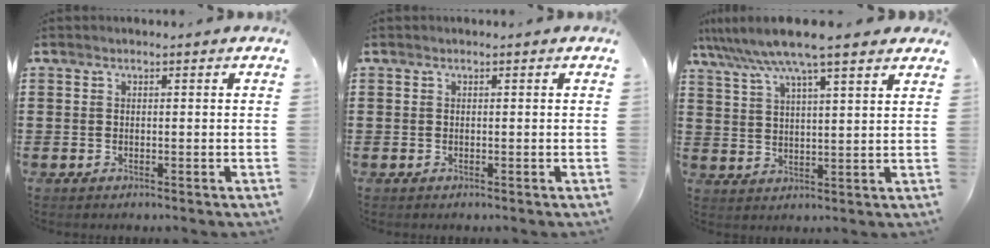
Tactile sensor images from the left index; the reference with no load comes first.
{"total": 0.0}
{"total": 8.5, "force": [6.9, 0.5, 5.0], "torque": [-0.116, -0.019, 0.121]}